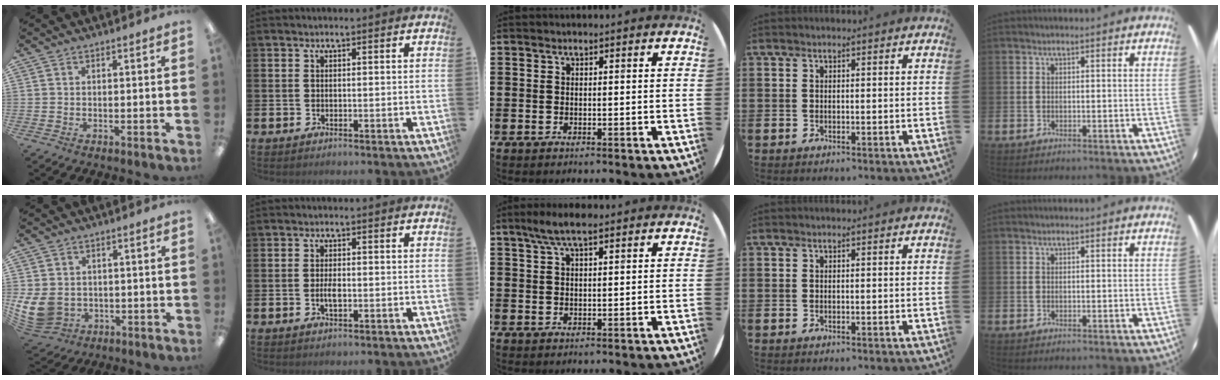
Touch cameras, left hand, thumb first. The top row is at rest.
{"thumb": {"total": 9.1, "force": [-0.4, 7.9, 4.5], "torque": [-0.114, 0.006, -0.001]}, "index": {"total": 2.1, "force": [-0.3, 0.9, 1.9], "torque": [-0.030, -0.001, -0.008]}, "middle": {"total": 4.5, "force": [3.1, 1.1, 3.1], "torque": [-0.058, 0.005, 0.054]}}